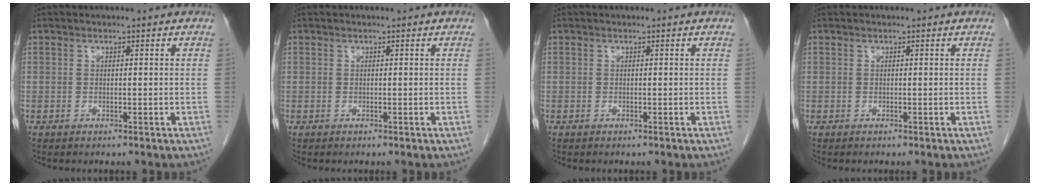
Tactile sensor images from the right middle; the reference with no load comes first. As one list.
[{"total": 0.0}, {"total": 0.0}, {"total": 0.0}]